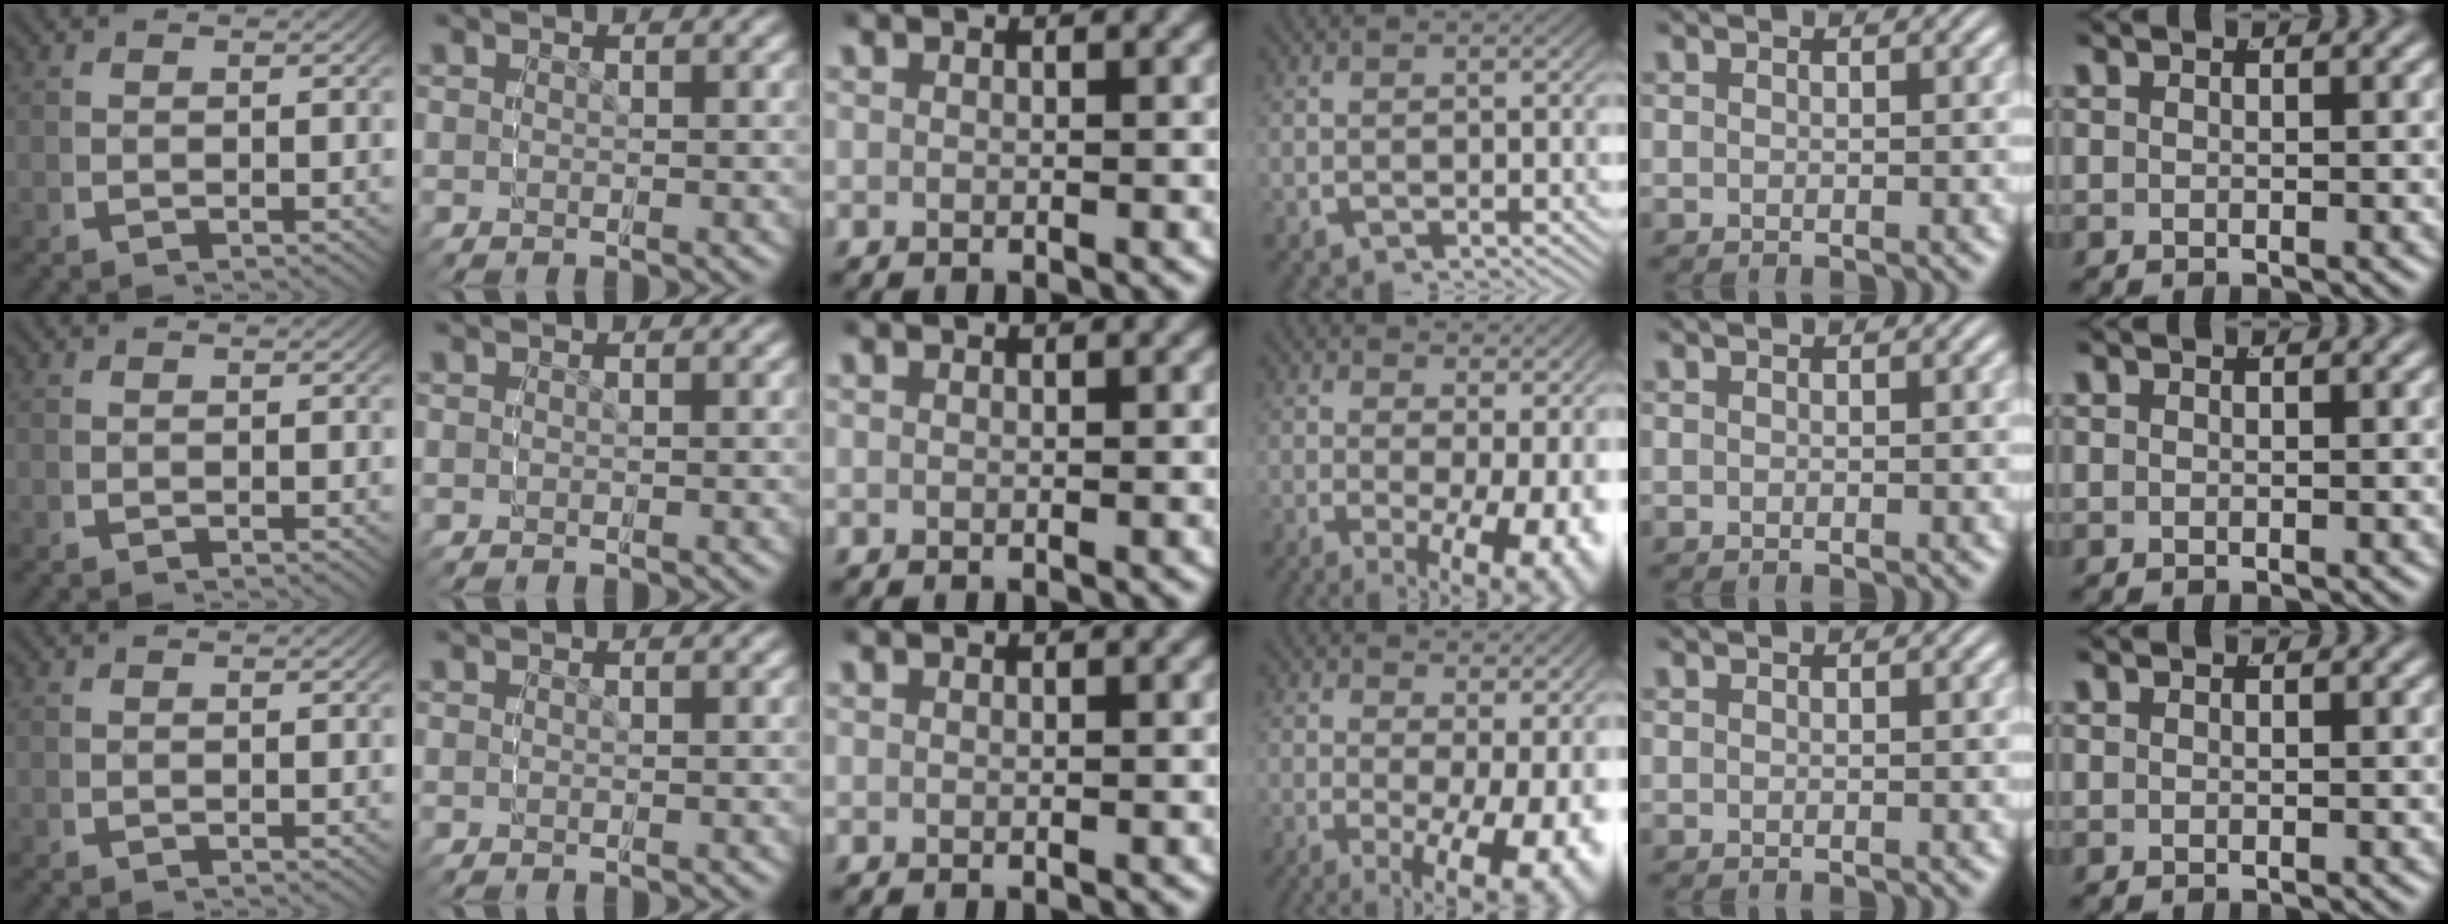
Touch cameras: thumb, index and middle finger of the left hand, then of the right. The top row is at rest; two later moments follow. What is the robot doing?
{"motion": "grasp_and_lifting", "object": "bottle"}